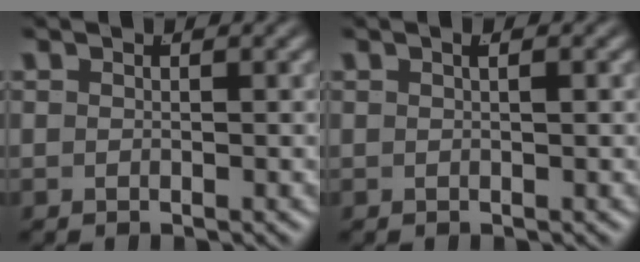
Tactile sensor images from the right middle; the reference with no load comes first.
{"total": 0.7, "force": [0.1, -0.3, 0.6], "torque": [-0.008, 0.005, 0.000]}